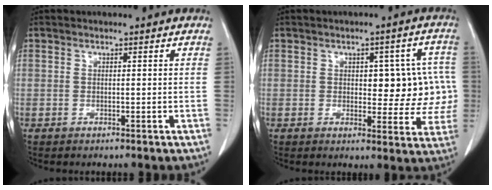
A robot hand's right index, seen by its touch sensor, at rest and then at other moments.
{"total": 8.6, "force": [0.6, 4.3, 7.4], "torque": [-0.071, 0.025, 0.014]}